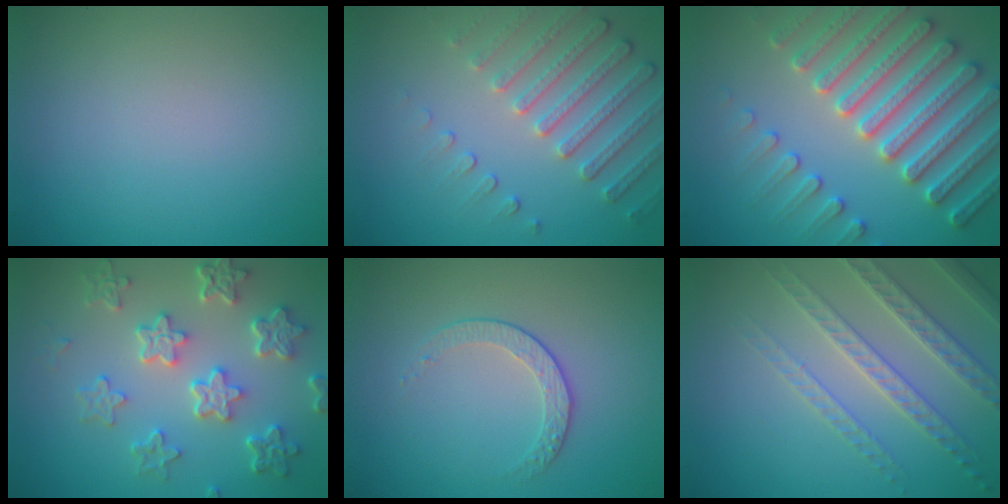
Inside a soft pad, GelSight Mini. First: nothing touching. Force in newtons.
{"total": 4.7, "press": 3.7, "slide": 2.9}
{"total": 7.7, "press": 7.4, "slide": 2.0}
{"total": 6.1, "press": 4.7, "slide": 3.9}
{"total": 1.8, "press": 1.3, "slide": 1.3}
{"total": 3.9, "press": 3.8, "slide": 1.1}